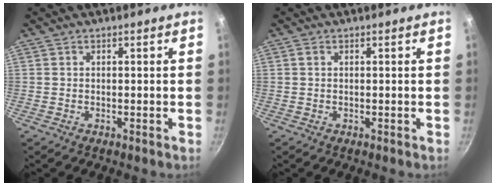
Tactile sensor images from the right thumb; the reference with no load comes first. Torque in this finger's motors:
{"motor_torque": [-0.05, 0.41, 0.22, -0.15, 0.02]}